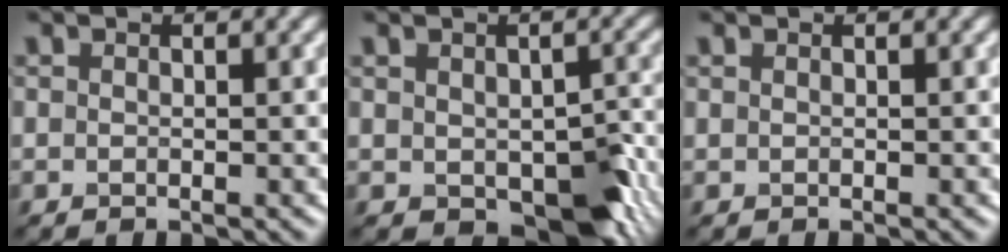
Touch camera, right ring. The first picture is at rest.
{"total": 6.4, "force": [-2.1, 3.5, 4.9], "torque": [-0.073, -0.018, -0.017]}
{"total": 0.0}